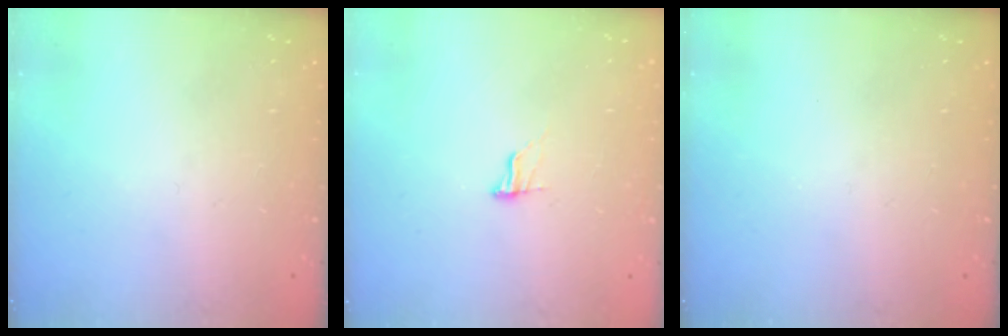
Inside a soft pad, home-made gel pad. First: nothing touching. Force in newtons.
{"total": 7.4, "press": 7.4, "slide": 0.8}
{"total": 0.0}